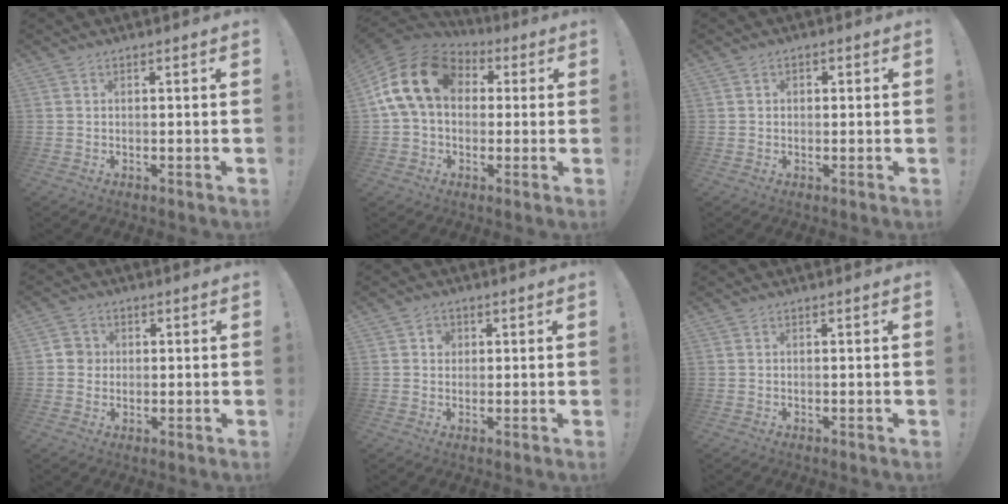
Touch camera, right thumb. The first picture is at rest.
{"total": 17.7, "force": [3.8, 12.7, 11.8], "torque": [-0.206, 0.006, 0.072]}
{"total": 1.4, "force": [-0.3, 1.2, 0.6], "torque": [-0.005, 0.003, -0.008]}
{"total": 4.1, "force": [0.3, 3.9, 1.0], "torque": [-0.014, 0.007, 0.007]}
{"total": 2.8, "force": [0.8, 2.6, 0.9], "torque": [-0.006, -0.004, 0.012]}
{"total": 0.0}